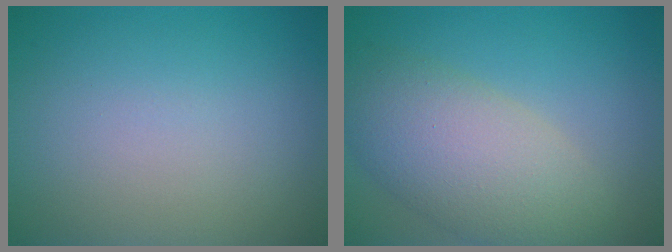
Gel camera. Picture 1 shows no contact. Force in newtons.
{"total": 7.1, "press": 7.1, "slide": 0.4}